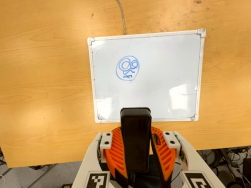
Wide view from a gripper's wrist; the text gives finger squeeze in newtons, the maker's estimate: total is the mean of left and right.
{"total": 9.3, "left": 7.6, "right": 11.1}